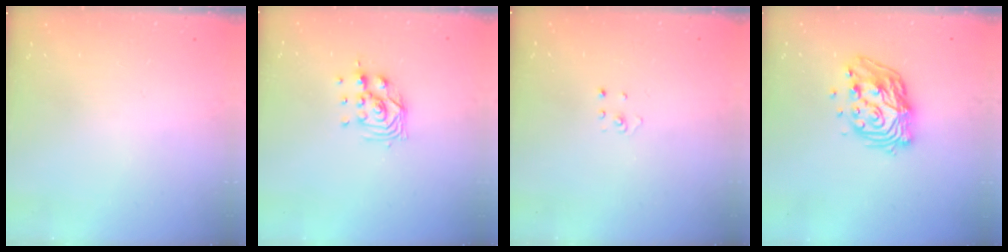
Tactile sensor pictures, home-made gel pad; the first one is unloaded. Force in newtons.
{"total": 8.5, "press": 8.5, "slide": 0.8}
{"total": 1.5, "press": 1.5, "slide": 0.1}
{"total": 13.7, "press": 13.7, "slide": 1.2}